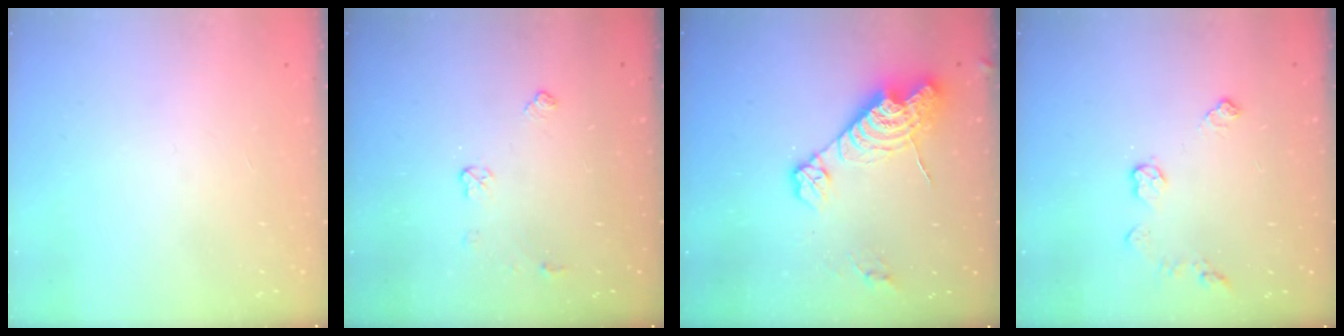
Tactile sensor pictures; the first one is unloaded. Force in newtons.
{"total": 4.6, "press": 4.6, "slide": 0.7}
{"total": 13.9, "press": 13.8, "slide": 1.3}
{"total": 6.6, "press": 6.6, "slide": 0.6}